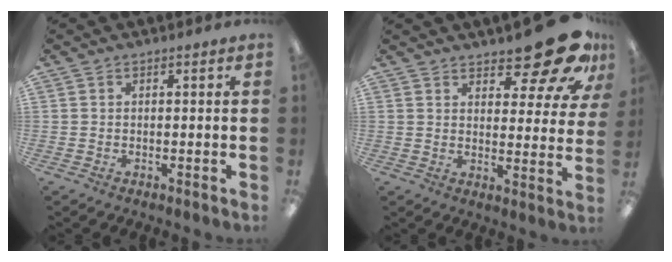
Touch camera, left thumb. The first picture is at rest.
{"total": 16.1, "force": [11.8, 5.6, 9.4], "torque": [-0.117, -0.080, 0.195]}